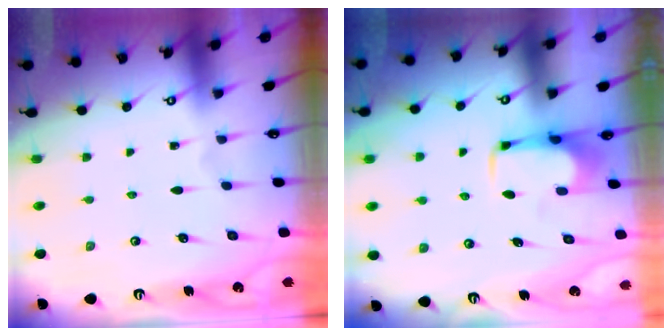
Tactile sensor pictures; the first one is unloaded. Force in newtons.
{"total": 2.1, "press": 2.0, "slide": 0.4}